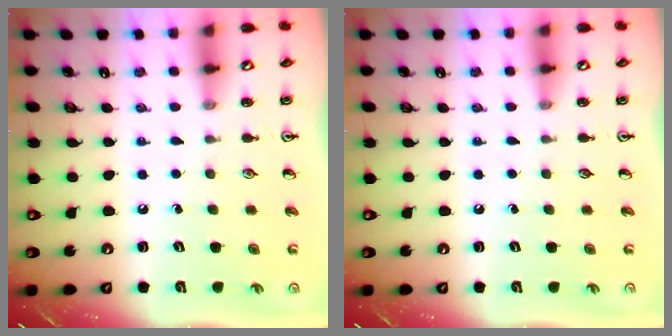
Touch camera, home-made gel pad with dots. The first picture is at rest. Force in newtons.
{"total": 0.0}